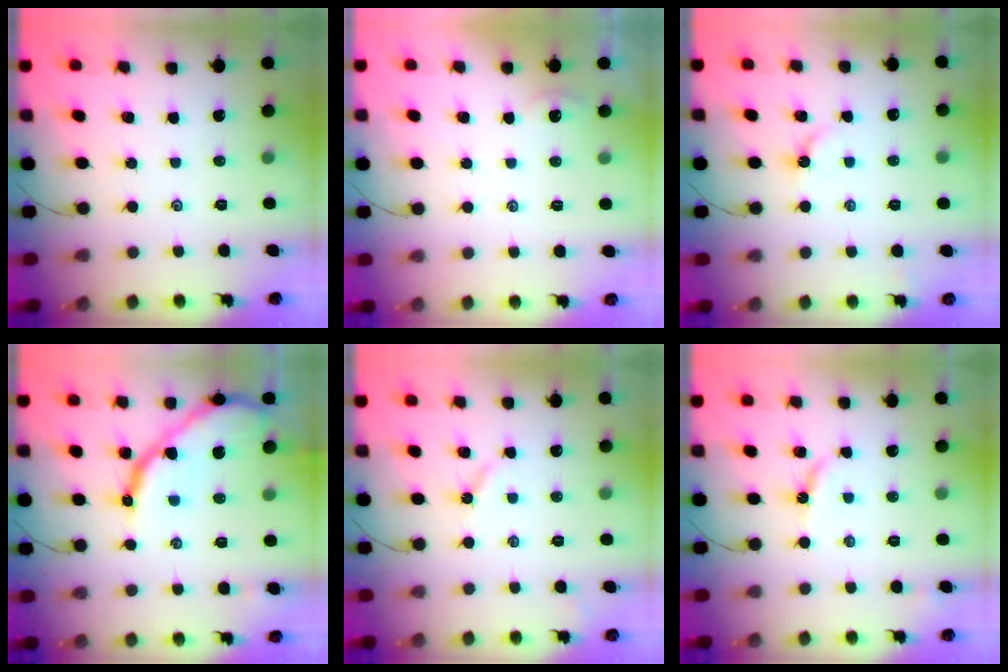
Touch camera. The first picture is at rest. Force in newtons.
{"total": 0.0}
{"total": 2.6, "press": 2.5, "slide": 0.4}
{"total": 14.6, "press": 14.5, "slide": 1.3}
{"total": 2.3, "press": 2.3, "slide": 0.3}
{"total": 5.7, "press": 5.6, "slide": 0.6}